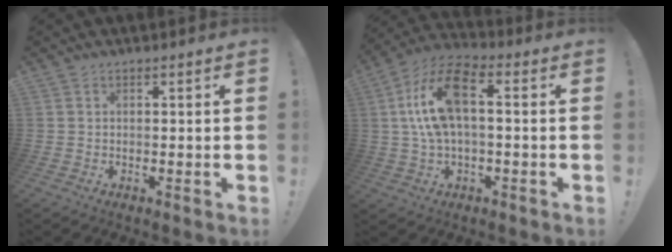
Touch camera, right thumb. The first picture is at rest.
{"total": 14.9, "force": [1.7, 7.2, 12.9], "torque": [-0.250, 0.012, 0.029]}